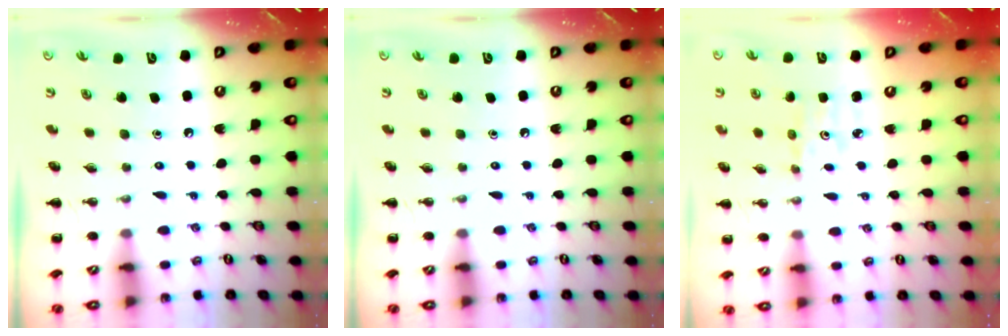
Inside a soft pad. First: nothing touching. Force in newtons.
{"total": 0.0}
{"total": 2.0, "press": 2.0, "slide": 0.2}